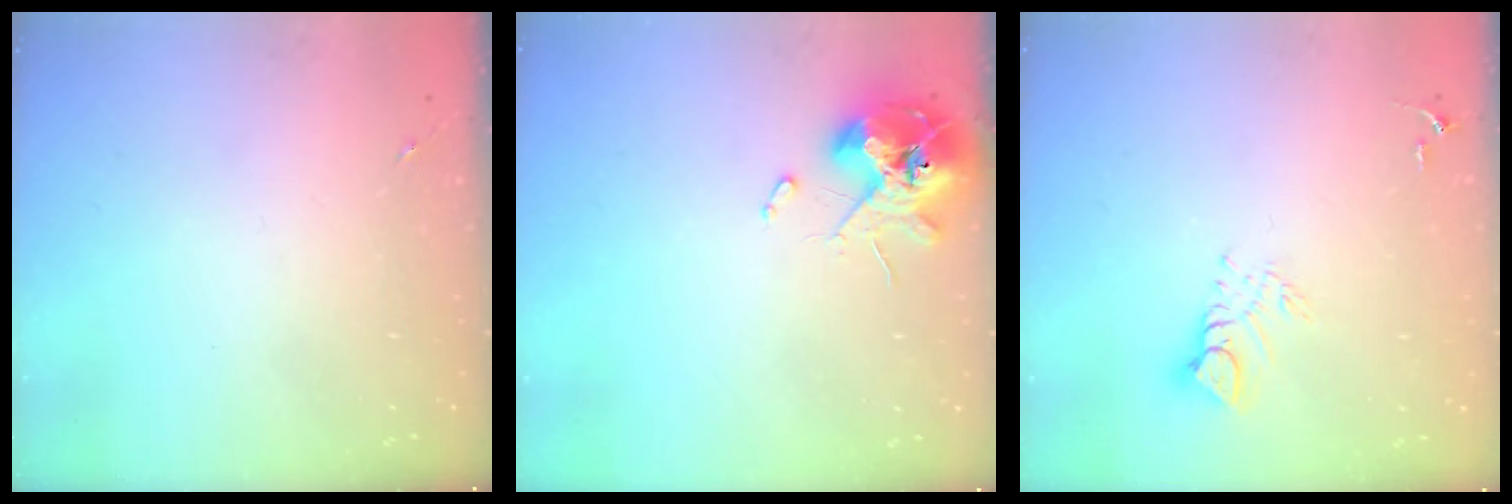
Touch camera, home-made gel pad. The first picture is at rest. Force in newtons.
{"total": 13.0, "press": 12.8, "slide": 1.8}
{"total": 7.2, "press": 7.1, "slide": 0.7}